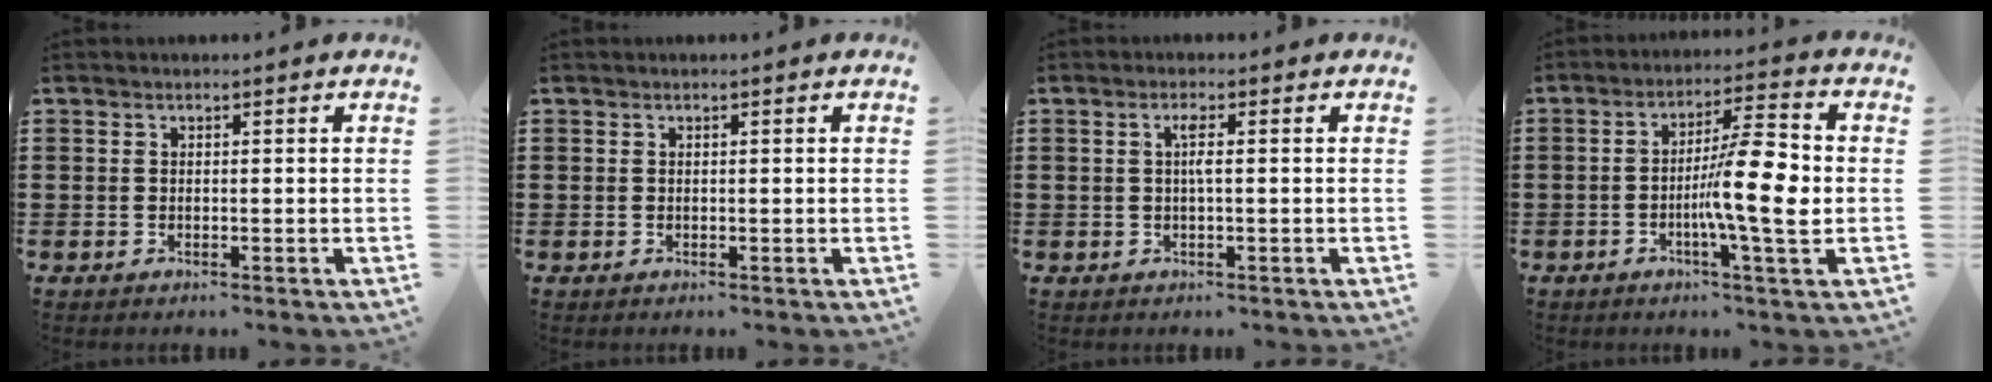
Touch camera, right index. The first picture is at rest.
{"total": 0.0}
{"total": 2.2, "force": [0.1, 0.2, 2.2], "torque": [-0.043, 0.000, -0.002]}
{"total": 10.0, "force": [-1.2, 1.1, 9.9], "torque": [-0.161, -0.003, -0.022]}